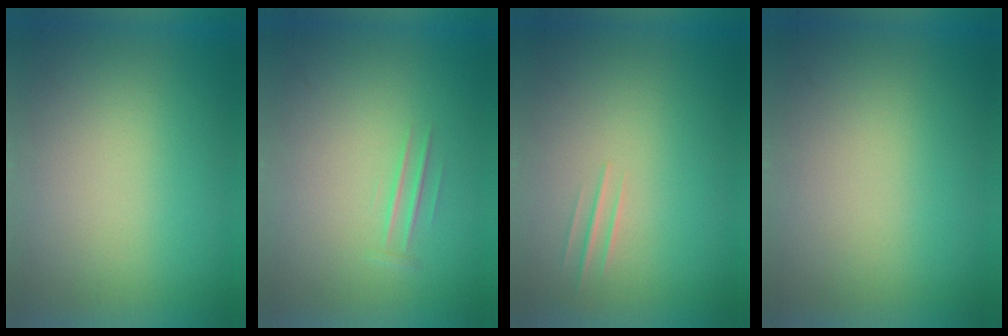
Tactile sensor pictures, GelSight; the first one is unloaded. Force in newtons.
{"total": 1.1}
{"total": 1.1}
{"total": 0.0}